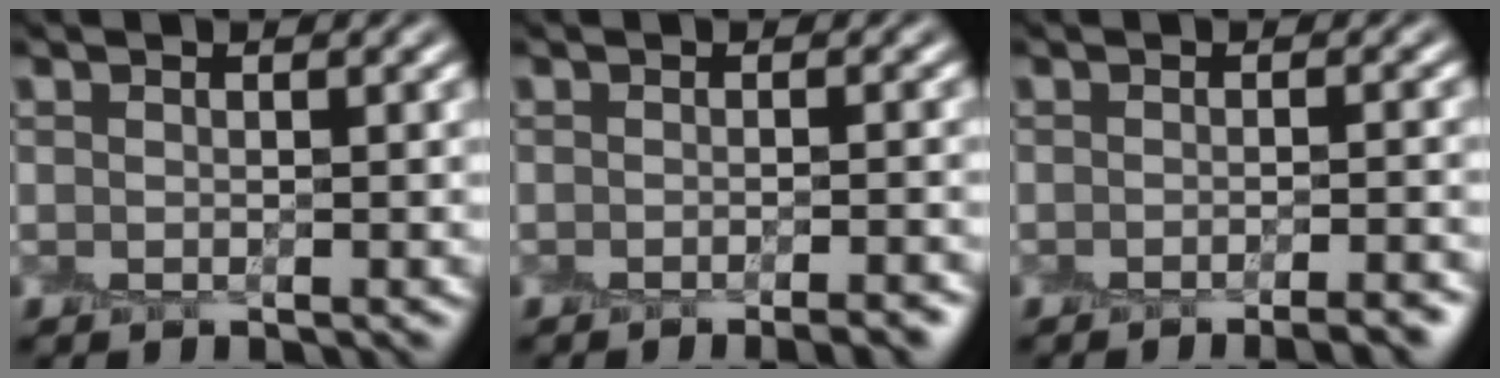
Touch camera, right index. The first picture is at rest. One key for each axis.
{"total": 3.2, "fx": -2.0, "fy": 0.8, "fz": 2.3, "tx": -0.012, "ty": 0.006, "tz": -0.025}
{"total": 3.9, "fx": -2.6, "fy": 1.0, "fz": 2.7, "tx": -0.020, "ty": 0.008, "tz": -0.032}